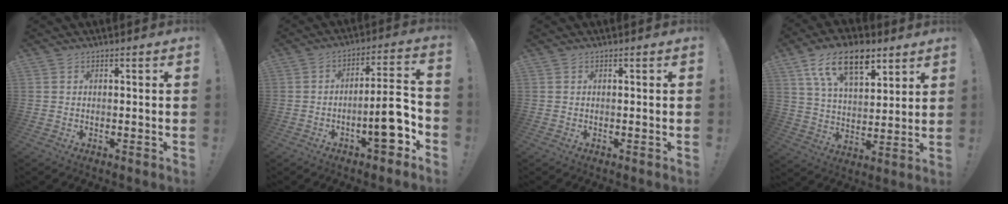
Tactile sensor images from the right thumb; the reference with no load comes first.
{"total": 12.4, "force": [-5.1, 4.0, 10.6], "torque": [-0.133, 0.027, -0.084]}
{"total": 0.0}
{"total": 15.7, "force": [9.4, 7.7, 9.9], "torque": [-0.165, -0.042, 0.169]}